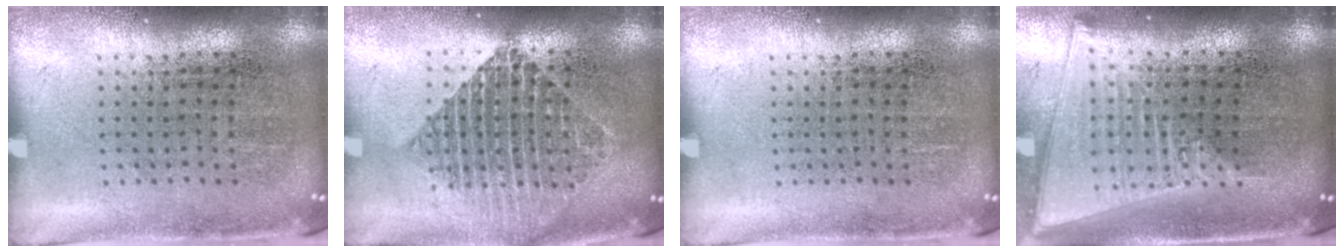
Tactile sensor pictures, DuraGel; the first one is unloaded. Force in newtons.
{"total": 1.8, "press": 1.6, "slide": 1.0}
{"total": 0.0}
{"total": 2.2, "press": 1.8, "slide": 1.2}